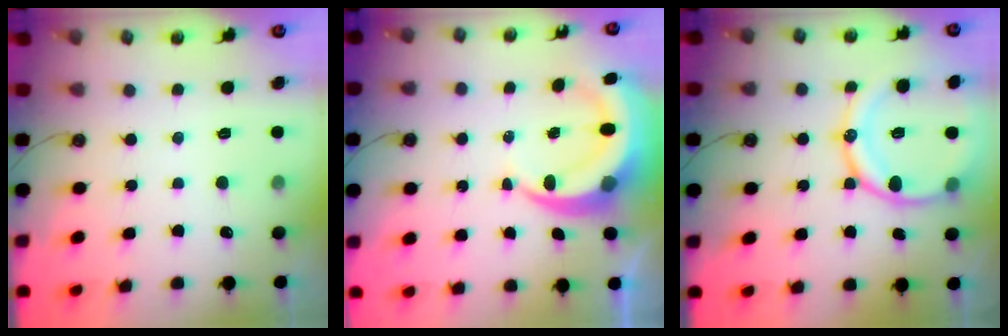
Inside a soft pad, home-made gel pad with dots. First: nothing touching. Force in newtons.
{"total": 8.8, "press": 8.8, "slide": 1.2}
{"total": 18.0, "press": 17.9, "slide": 1.3}